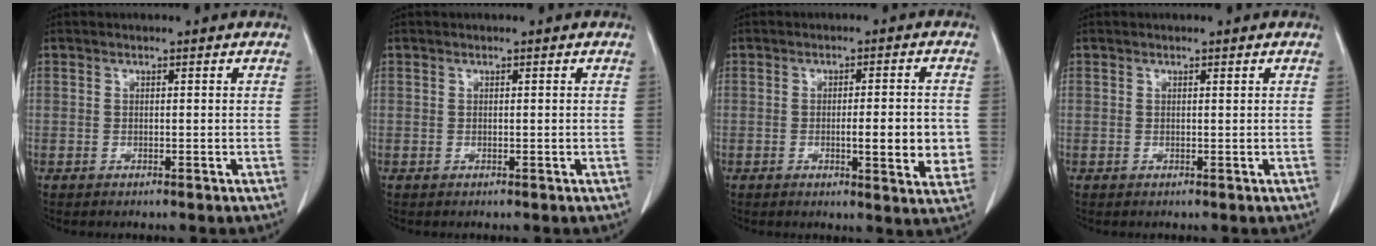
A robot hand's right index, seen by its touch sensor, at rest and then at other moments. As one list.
[{"total": 0.0}, {"total": 7.4, "force": [-1.0, 1.3, 7.2], "torque": [-0.091, -0.006, -0.012]}, {"total": 0.0}]